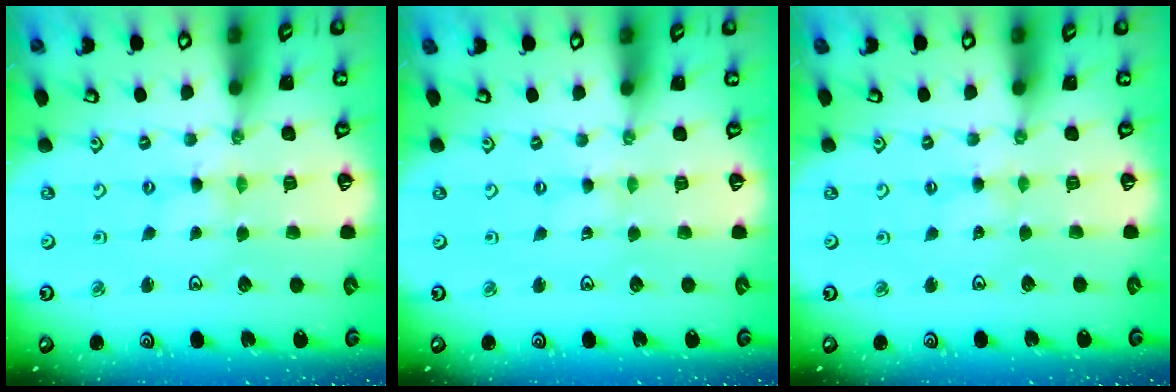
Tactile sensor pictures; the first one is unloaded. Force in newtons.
{"total": 0.0}
{"total": 1.7, "press": 1.6, "slide": 0.4}